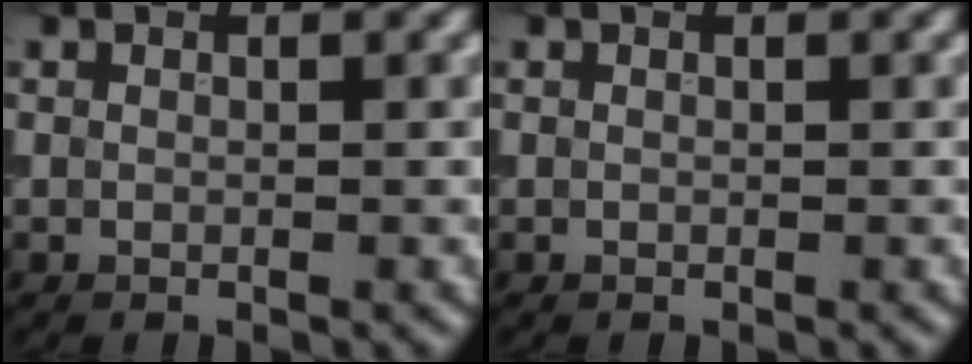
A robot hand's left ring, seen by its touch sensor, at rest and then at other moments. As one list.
[{"total": 0.0}]